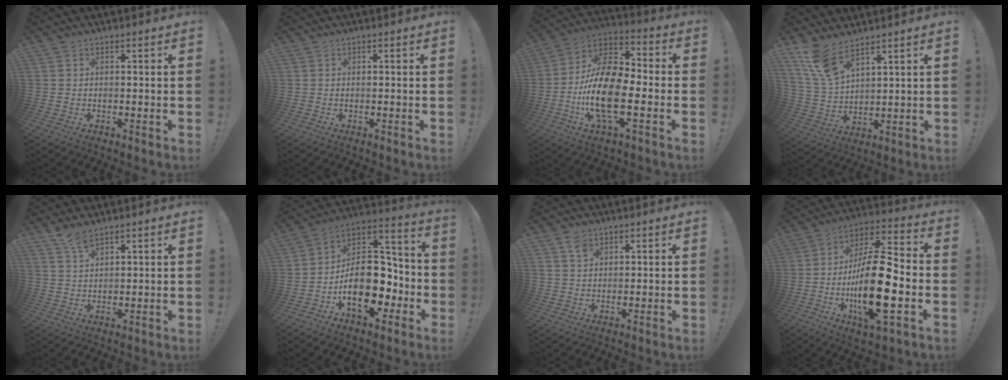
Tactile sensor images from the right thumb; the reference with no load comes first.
{"total": 0.0}
{"total": 20.0, "force": [-4.7, 10.0, 16.7], "torque": [-0.337, 0.023, -0.077]}
{"total": 10.2, "force": [7.6, 3.5, 5.9], "torque": [-0.114, -0.040, 0.149]}
{"total": 4.4, "force": [3.7, 0.9, 2.2], "torque": [-0.043, -0.021, 0.067]}
{"total": 20.2, "force": [-6.7, 12.9, 14.0], "torque": [-0.207, 0.029, -0.101]}
{"total": 3.2, "force": [2.1, 1.7, 1.6], "torque": [-0.020, -0.010, 0.038]}
{"total": 22.9, "force": [-4.7, 7.3, 21.2], "torque": [-0.400, 0.008, -0.081]}